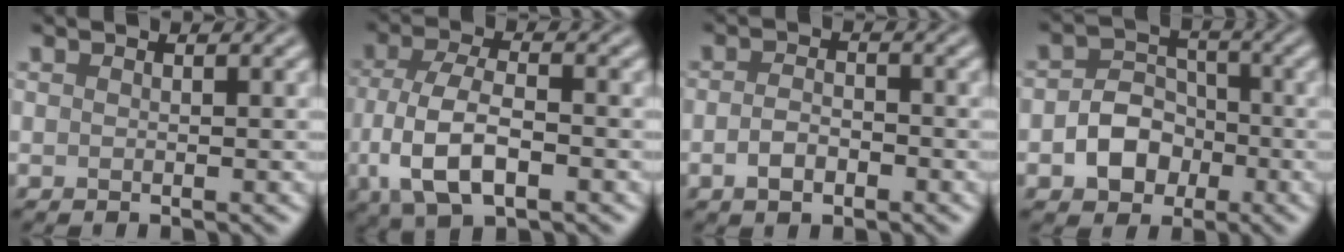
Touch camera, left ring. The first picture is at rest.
{"total": 6.7, "force": [-2.0, 3.1, 5.6], "torque": [-0.114, -0.003, -0.042]}
{"total": 2.2, "force": [-0.9, 1.2, 1.6], "torque": [-0.030, 0.000, -0.021]}
{"total": 4.5, "force": [-1.4, 3.5, 2.4], "torque": [-0.026, 0.001, -0.027]}